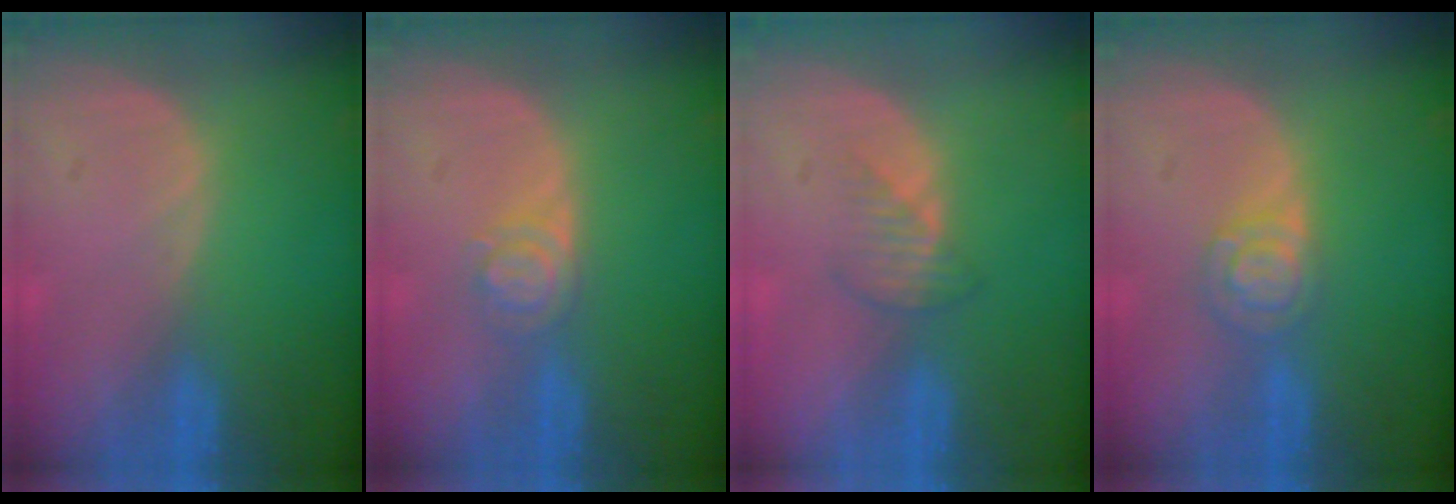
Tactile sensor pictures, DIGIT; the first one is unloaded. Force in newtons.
{"total": 3.9, "press": 3.6, "slide": 1.6}
{"total": 2.5, "press": 2.5, "slide": 0.3}
{"total": 4.6, "press": 4.2, "slide": 1.9}